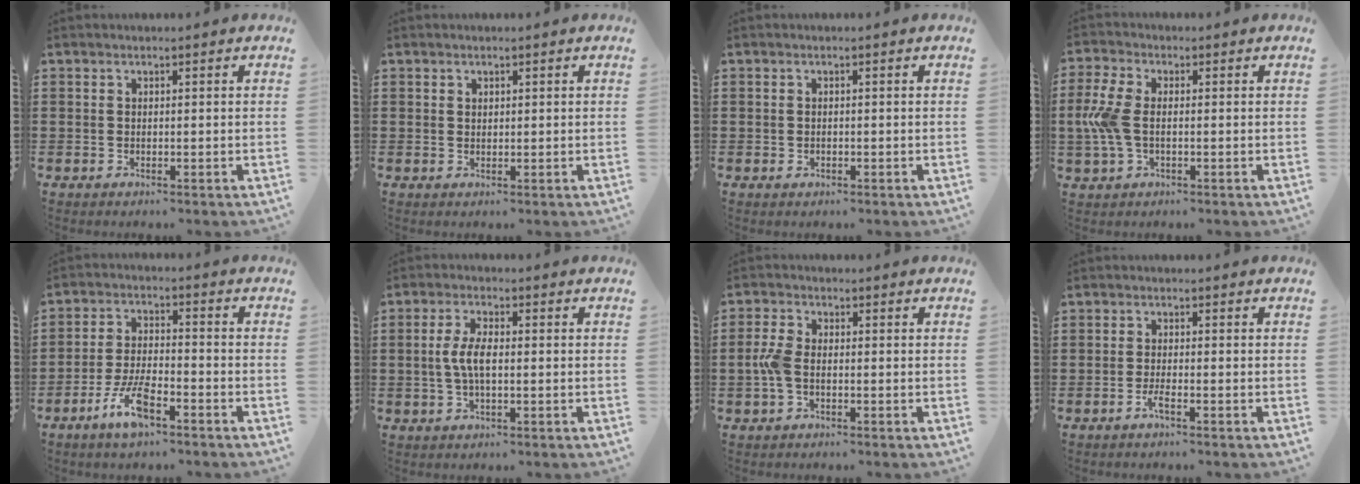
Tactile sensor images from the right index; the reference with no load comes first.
{"total": 0.8, "force": [0.6, 0.5, 0.2], "torque": [-0.004, 0.002, 0.011]}
{"total": 0.5, "force": [-0.2, 0.4, 0.3], "torque": [-0.007, 0.002, -0.004]}
{"total": 6.7, "force": [-0.3, 3.5, 5.7], "torque": [-0.155, -0.007, -0.018]}
{"total": 7.2, "force": [-4.2, 2.1, 5.4], "torque": [-0.126, -0.004, -0.082]}
{"total": 4.8, "force": [-0.3, 1.9, 4.4], "torque": [-0.103, -0.003, -0.014]}
{"total": 3.9, "force": [-0.7, 2.1, 3.3], "torque": [-0.090, -0.006, -0.021]}
{"total": 1.9, "force": [-1.1, 0.1, 1.5], "torque": [-0.034, -0.005, -0.022]}